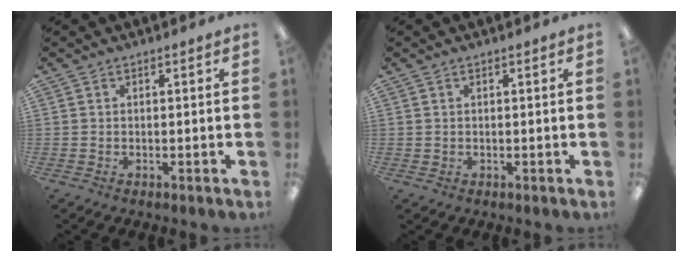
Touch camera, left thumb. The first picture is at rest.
{"total": 0.0}